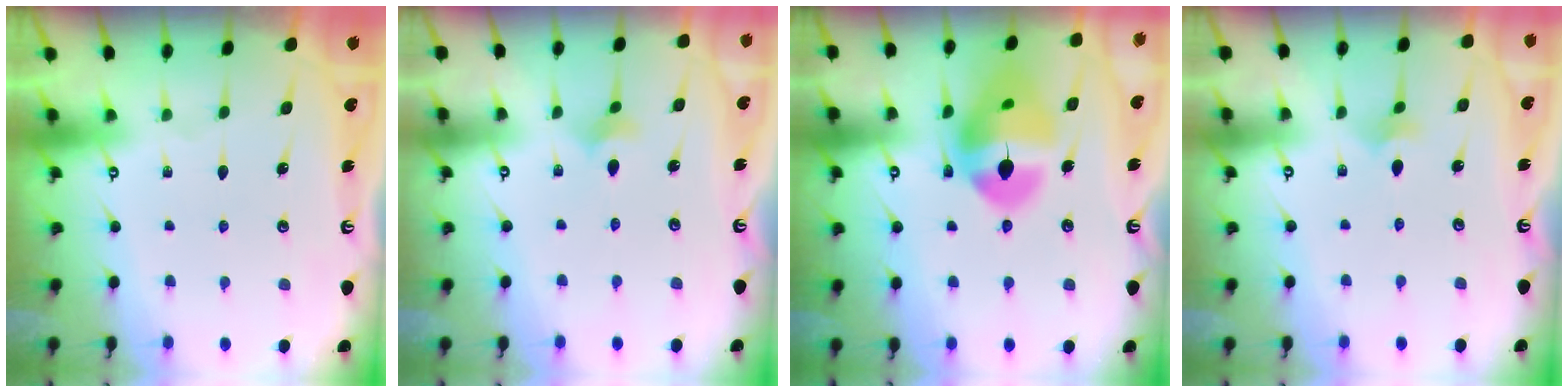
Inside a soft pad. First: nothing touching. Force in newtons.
{"total": 3.0, "press": 2.9, "slide": 0.5}
{"total": 16.8, "press": 16.7, "slide": 1.8}
{"total": 2.4, "press": 2.3, "slide": 0.5}